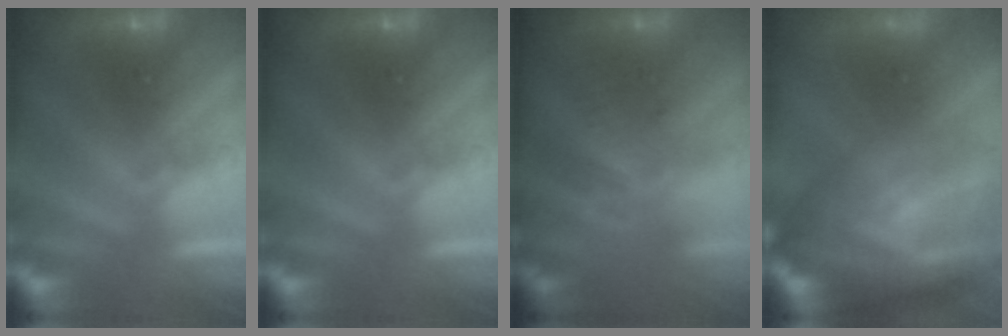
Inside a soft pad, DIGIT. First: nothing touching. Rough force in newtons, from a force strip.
{"total": 0.0}
{"total": 2.7}
{"total": 8.6}